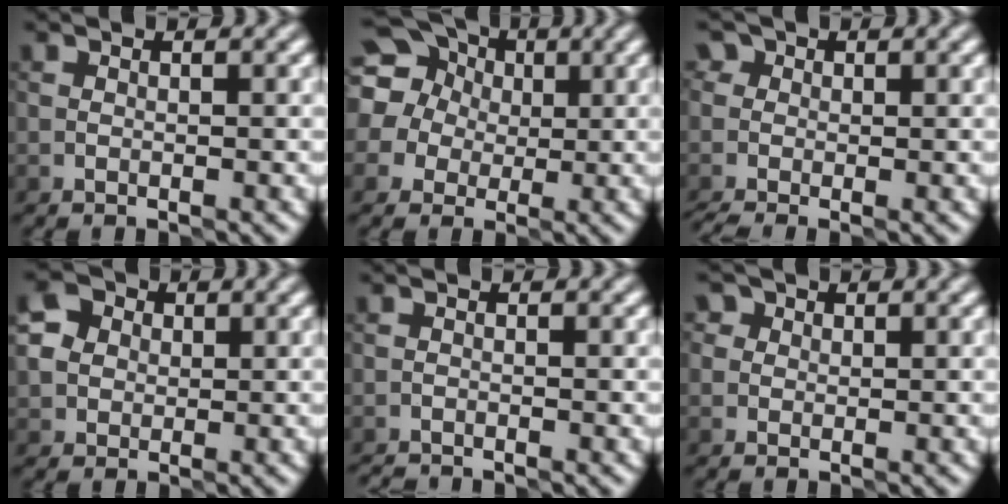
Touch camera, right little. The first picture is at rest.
{"total": 14.2, "force": [4.5, 12.5, 5.1], "torque": [-0.135, 0.048, 0.041]}
{"total": 2.4, "force": [-0.9, 1.8, 1.3], "torque": [-0.016, 0.010, -0.024]}
{"total": 4.0, "force": [0.8, 3.5, 1.6], "torque": [-0.029, 0.016, 0.005]}
{"total": 1.2, "force": [-1.2, -0.1, 0.0], "torque": [-0.003, -0.005, -0.028]}
{"total": 2.6, "force": [1.4, 2.0, 0.9], "torque": [0.006, 0.017, -0.009]}